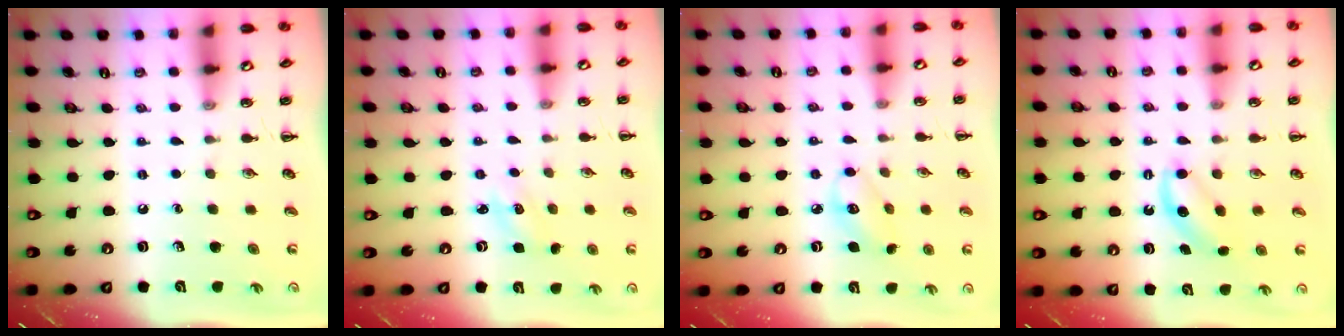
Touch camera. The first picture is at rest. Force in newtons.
{"total": 1.6, "press": 1.5, "slide": 0.5}
{"total": 5.5, "press": 5.4, "slide": 0.8}
{"total": 5.0, "press": 4.8, "slide": 1.4}